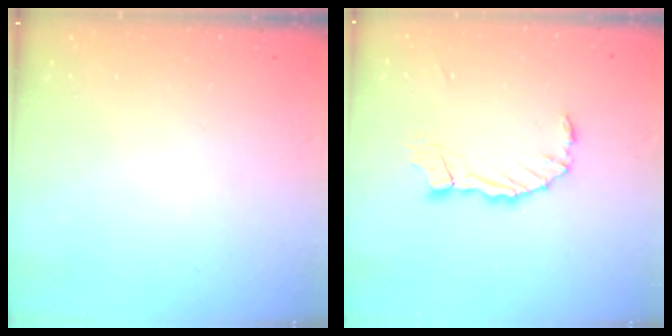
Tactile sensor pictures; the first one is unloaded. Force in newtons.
{"total": 8.4, "press": 8.3, "slide": 1.0}